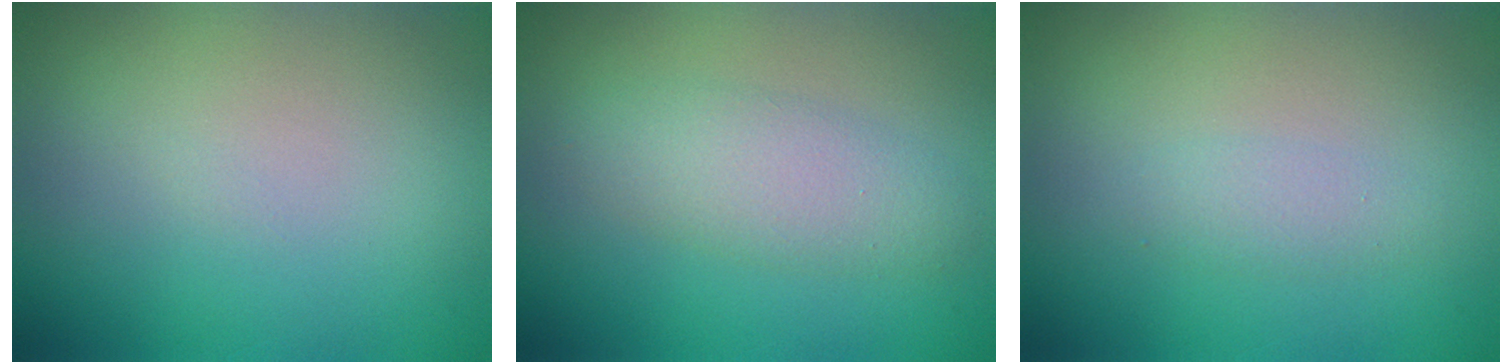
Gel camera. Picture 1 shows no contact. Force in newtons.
{"total": 3.2, "press": 3.2, "slide": 0.2}
{"total": 1.4, "press": 1.4, "slide": 0.1}